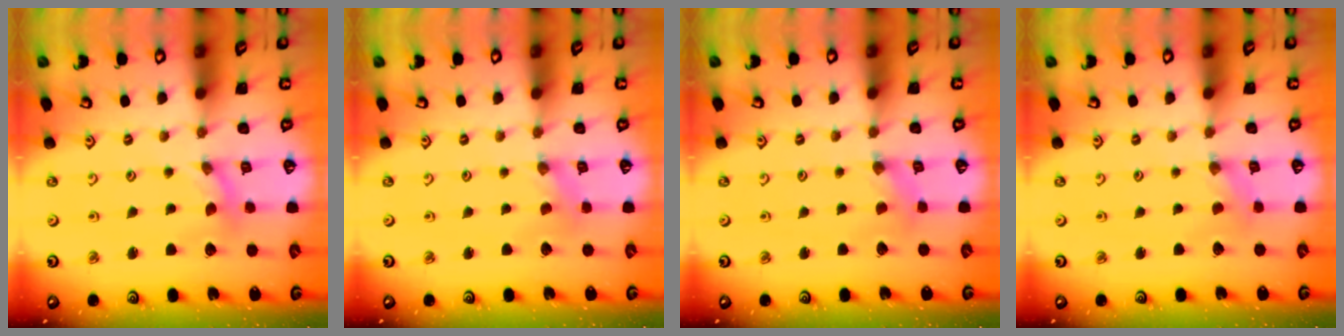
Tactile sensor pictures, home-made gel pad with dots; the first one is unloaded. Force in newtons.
{"total": 0.0}
{"total": 0.8, "press": 0.7, "slide": 0.3}
{"total": 0.0}